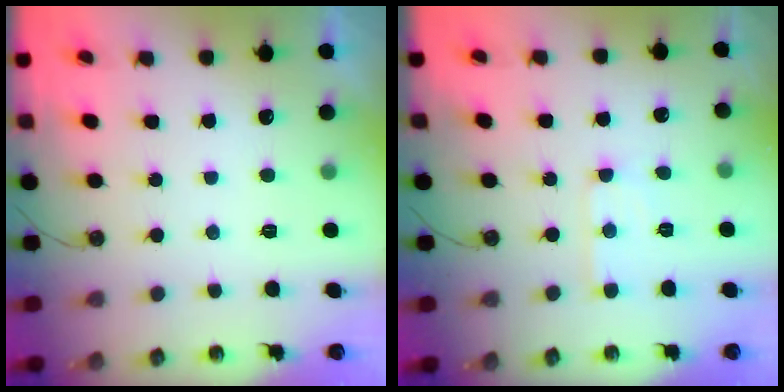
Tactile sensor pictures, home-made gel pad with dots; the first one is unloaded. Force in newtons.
{"total": 5.6, "press": 5.6, "slide": 0.4}